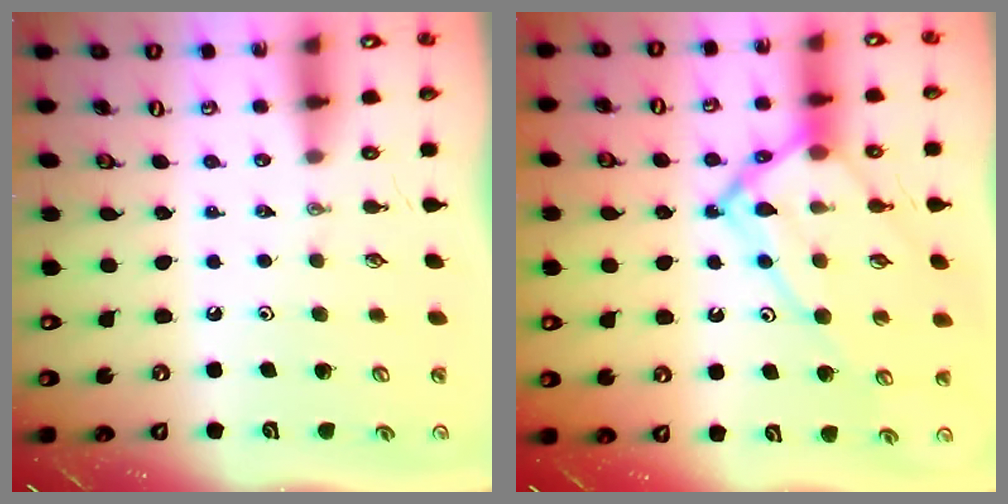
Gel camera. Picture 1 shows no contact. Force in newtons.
{"total": 14.9, "press": 14.8, "slide": 1.3}